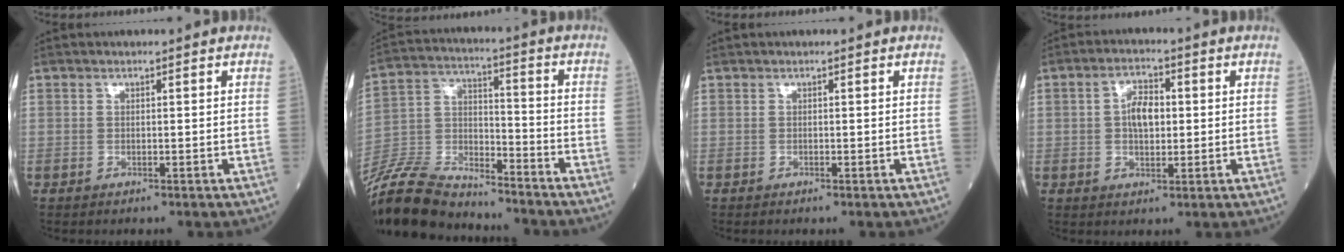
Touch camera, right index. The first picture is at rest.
{"total": 15.9, "force": [-14.9, 3.5, 4.3], "torque": [-0.089, 0.019, -0.271]}
{"total": 0.0}
{"total": 5.0, "force": [0.4, 2.7, 4.2], "torque": [-0.078, 0.010, 0.006]}